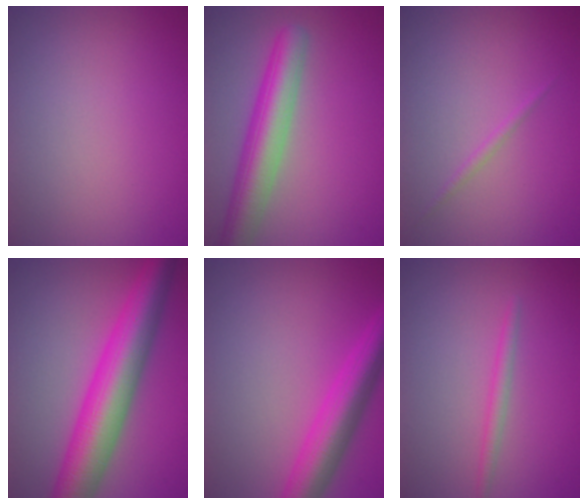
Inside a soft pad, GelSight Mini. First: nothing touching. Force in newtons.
{"total": 6.6, "press": 6.6, "slide": 0.2}
{"total": 0.7, "press": 0.7, "slide": 0.1}
{"total": 9.5, "press": 9.5, "slide": 0.1}
{"total": 5.4, "press": 5.4, "slide": 0.2}
{"total": 1.5, "press": 1.5, "slide": 0.1}